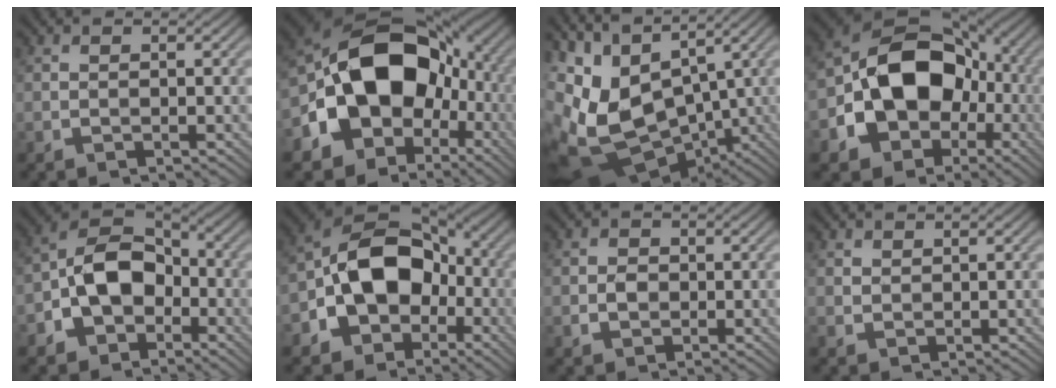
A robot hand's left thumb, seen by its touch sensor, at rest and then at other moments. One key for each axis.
{"total": 17.0, "fx": -2.5, "fy": 13.1, "fz": 10.6, "tx": -0.157, "ty": -0.007, "tz": -0.040}
{"total": 13.8, "fx": 0.1, "fy": 9.0, "fz": 10.6, "tx": -0.242, "ty": -0.022, "tz": 0.028}
{"total": 13.7, "fx": -2.8, "fy": 10.5, "fz": 8.4, "tx": -0.136, "ty": 0.000, "tz": -0.062}
{"total": 9.4, "fx": -3.1, "fy": 6.8, "fz": 5.7, "tx": -0.107, "ty": 0.003, "tz": -0.078}
{"total": 12.2, "fx": -3.1, "fy": 9.1, "fz": 7.5, "tx": -0.126, "ty": 0.001, "tz": -0.073}
{"total": 1.5, "fx": -0.2, "fy": 1.4, "fz": 0.5, "tx": -0.009, "ty": -0.001, "tz": -0.004}
{"total": 0.7, "fx": 0.6, "fy": 0.4, "fz": -0.2, "tx": 0.005, "ty": -0.001, "tz": 0.014}